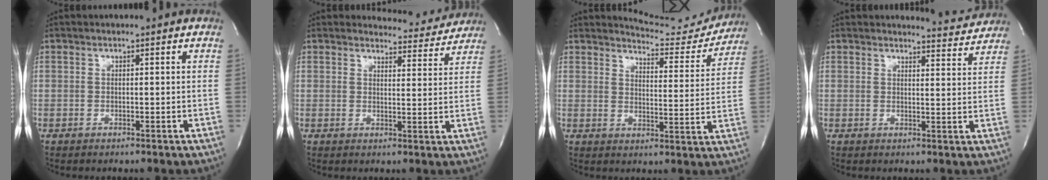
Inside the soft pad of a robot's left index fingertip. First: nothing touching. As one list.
[{"total": 5.7, "force": [5.6, 0.8, -0.9], "torque": [0.011, -0.013, 0.061]}, {"total": 10.4, "force": [10.4, 1.3, 0.1], "torque": [0.006, -0.035, 0.123]}, {"total": 4.5, "force": [4.4, 0.0, -0.7], "torque": [0.000, -0.019, 0.047]}]